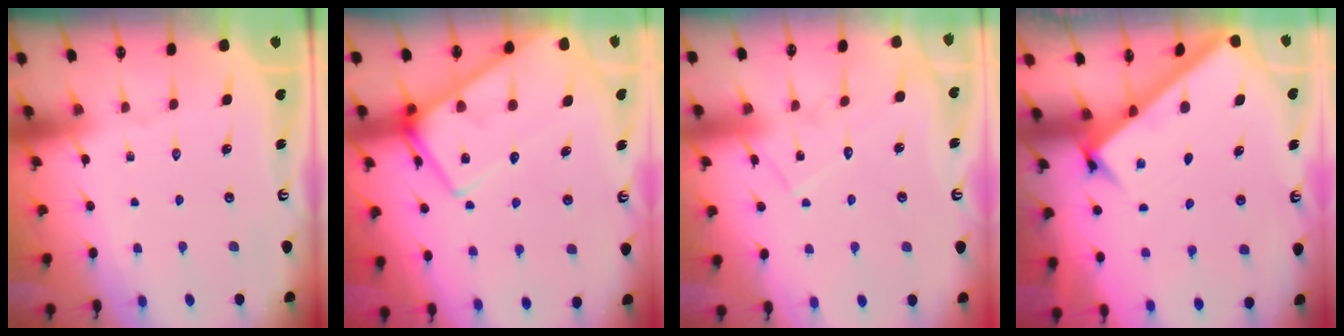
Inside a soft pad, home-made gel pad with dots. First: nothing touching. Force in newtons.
{"total": 15.0, "press": 14.9, "slide": 1.3}
{"total": 10.6, "press": 10.6, "slide": 0.3}
{"total": 2.7, "press": 2.7, "slide": 0.3}